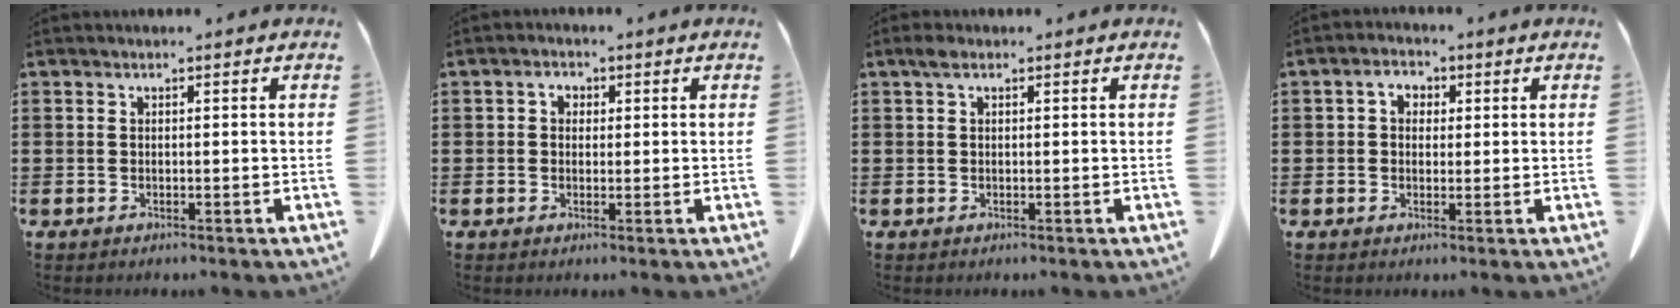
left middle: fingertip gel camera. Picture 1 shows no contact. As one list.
[{"total": 1.3, "force": [0.4, 0.9, 0.8], "torque": [-0.019, 0.007, 0.007]}, {"total": 1.3, "force": [0.5, 0.7, 1.0], "torque": [-0.024, 0.004, 0.009]}, {"total": 2.9, "force": [0.8, 2.1, 1.8], "torque": [-0.043, 0.012, 0.012]}]